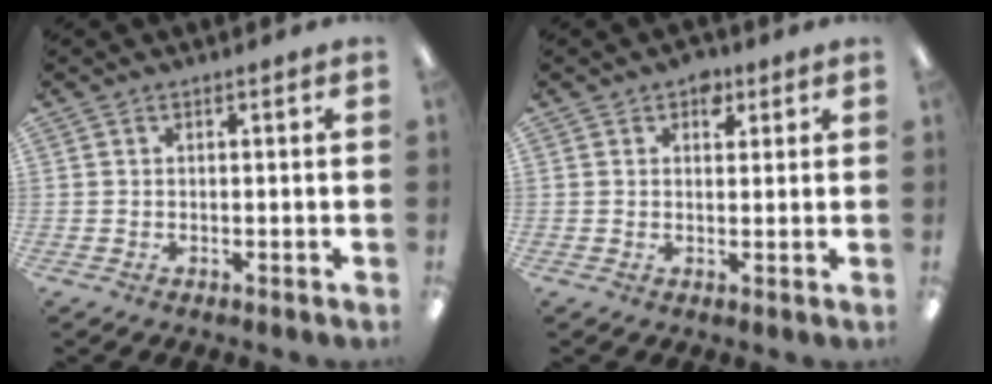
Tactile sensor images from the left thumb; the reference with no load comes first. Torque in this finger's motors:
{"motor_torque": [0.35, 0.21, 0.72, -0.24, 0.00]}